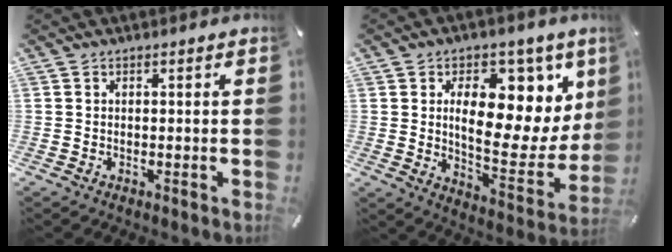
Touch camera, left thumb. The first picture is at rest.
{"total": 16.9, "force": [6.1, 9.4, 12.7], "torque": [-0.165, -0.052, 0.104]}